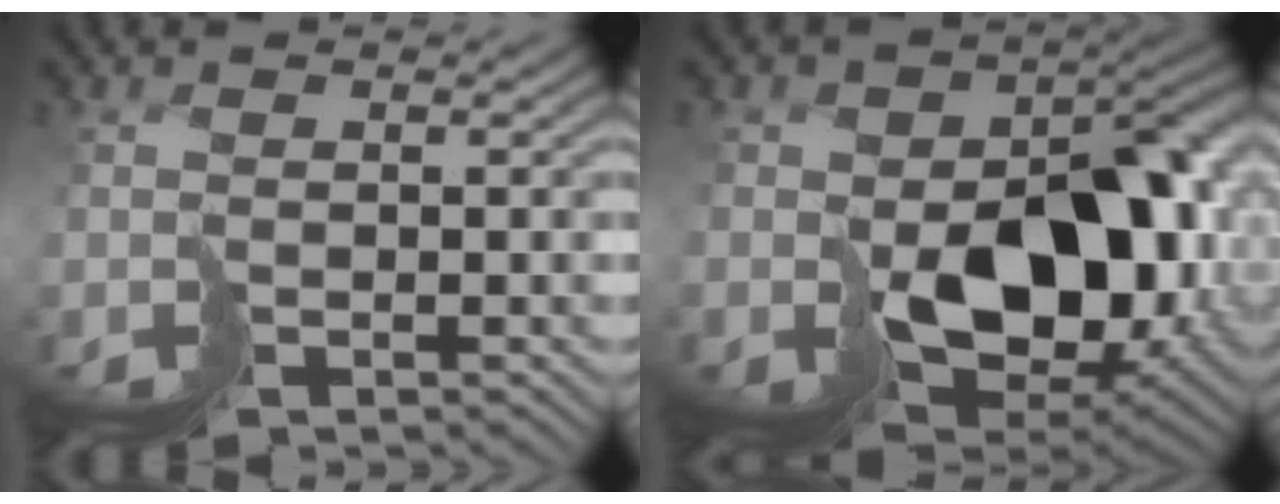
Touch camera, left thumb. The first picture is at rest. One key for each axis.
{"total": 14.5, "fx": -1.9, "fy": 10.4, "fz": 9.9, "tx": -0.111, "ty": -0.028, "tz": -0.014}